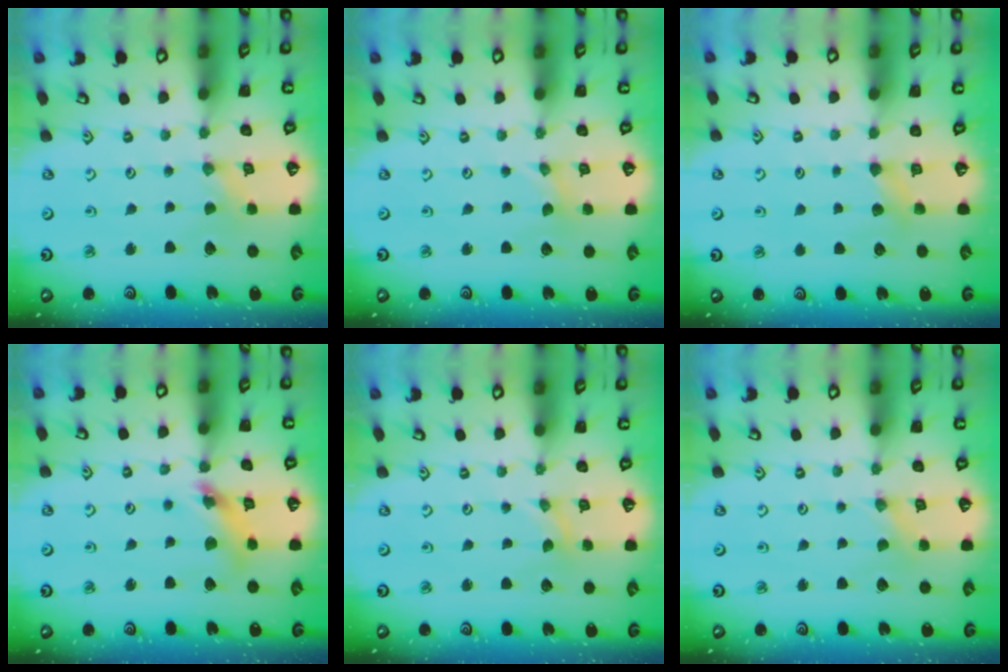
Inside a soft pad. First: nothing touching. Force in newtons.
{"total": 0.0}
{"total": 3.8, "press": 3.7, "slide": 0.7}
{"total": 9.6, "press": 9.6, "slide": 0.9}
{"total": 0.0}
{"total": 0.8, "press": 0.8, "slide": 0.1}